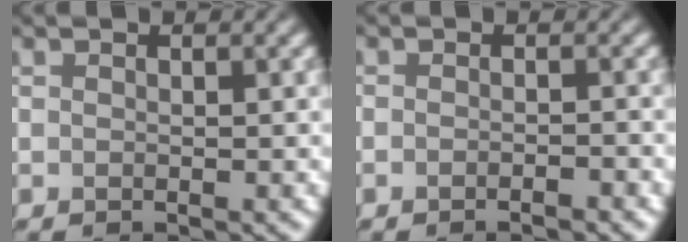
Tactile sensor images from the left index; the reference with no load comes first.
{"total": 1.0, "force": [-1.0, 0.0, 0.2], "torque": [0.001, -0.001, -0.016]}